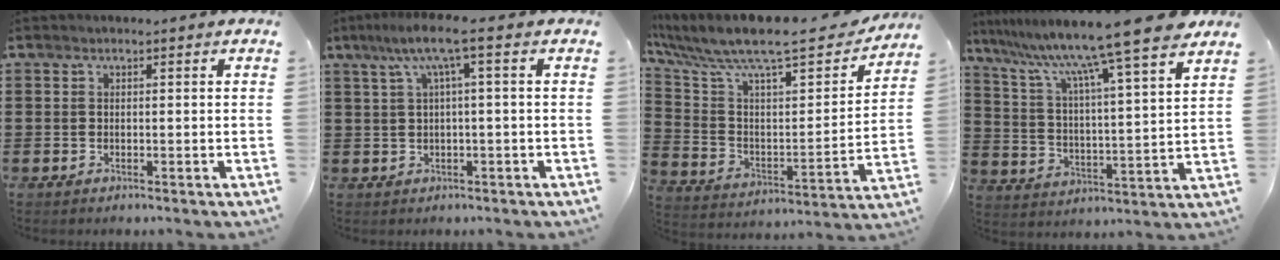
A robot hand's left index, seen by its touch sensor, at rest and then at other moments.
{"total": 6.5, "force": [1.5, 0.5, 6.3], "torque": [-0.124, 0.006, 0.021]}
{"total": 10.8, "force": [8.7, 1.8, 6.0], "torque": [-0.147, -0.064, 0.142]}
{"total": 11.9, "force": [10.0, -1.7, 6.3], "torque": [-0.158, -0.070, 0.159]}